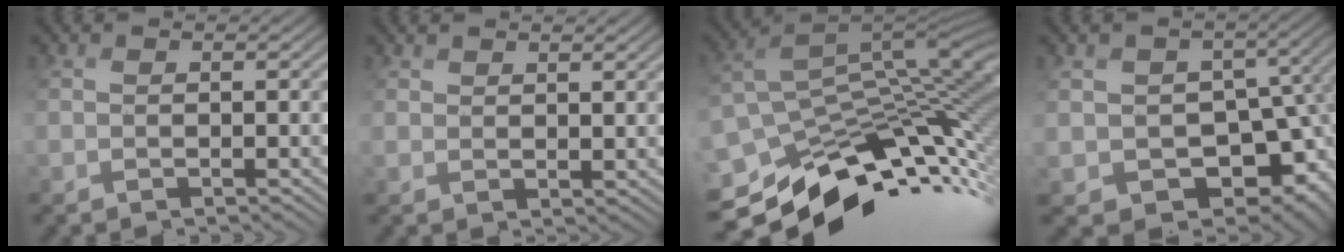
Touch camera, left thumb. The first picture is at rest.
{"total": 1.7, "force": [1.4, -0.3, -0.9], "torque": [0.010, -0.001, 0.033]}
{"total": 10.8, "force": [-7.1, 5.2, 6.3], "torque": [-0.133, -0.003, -0.115]}
{"total": 8.3, "force": [-2.4, 6.7, 4.2], "torque": [-0.068, -0.033, -0.015]}